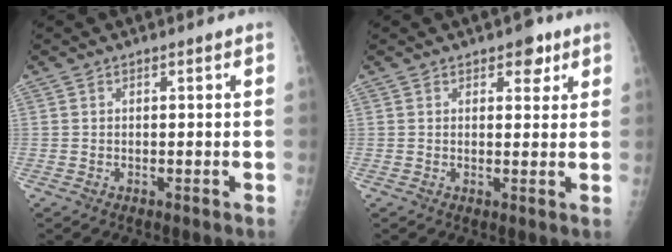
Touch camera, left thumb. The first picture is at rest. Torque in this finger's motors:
{"motor_torque": [0.46, 0.37, 0.23, -0.25, 0.03]}